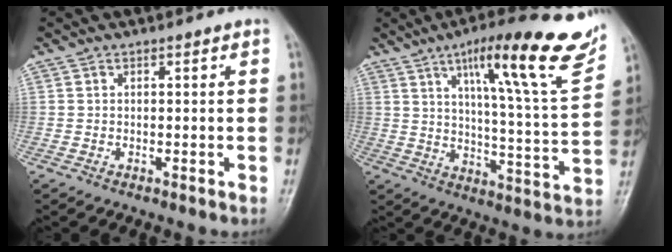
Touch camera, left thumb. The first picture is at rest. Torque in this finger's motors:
{"motor_torque": [0.68, 0.43, 1.55, -1.21, 0.38]}